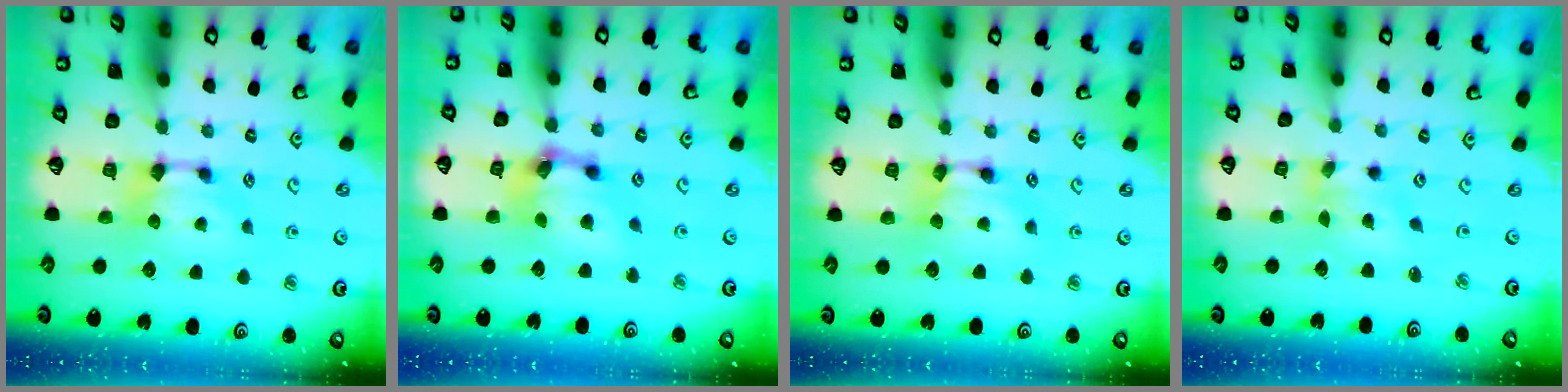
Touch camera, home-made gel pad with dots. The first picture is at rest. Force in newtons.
{"total": 6.1, "press": 5.6, "slide": 2.3}
{"total": 1.6, "press": 1.6, "slide": 0.2}
{"total": 1.4, "press": 0.9, "slide": 1.1}